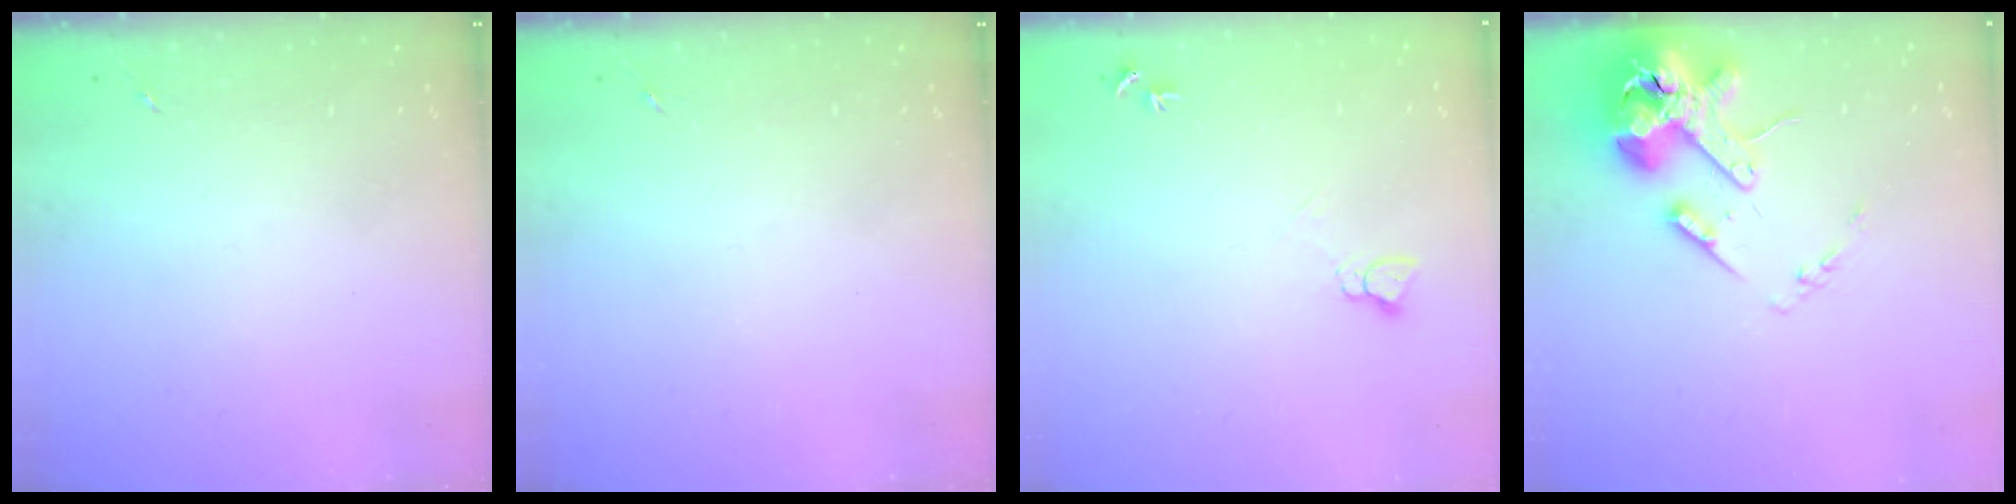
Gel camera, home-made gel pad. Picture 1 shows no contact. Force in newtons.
{"total": 0.0}
{"total": 4.4, "press": 4.4, "slide": 0.4}
{"total": 15.9, "press": 15.7, "slide": 2.5}